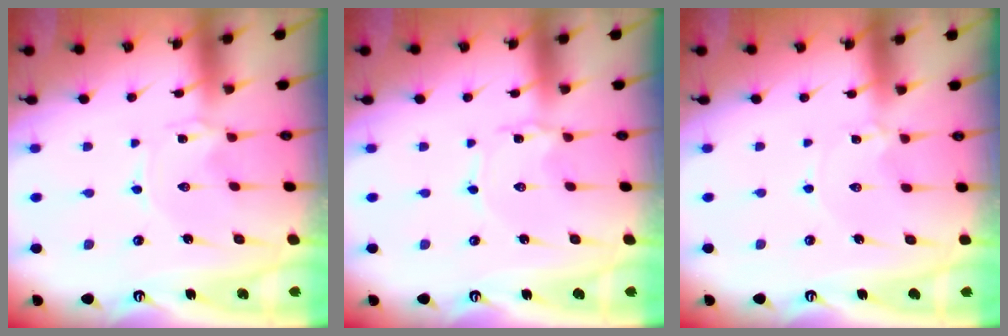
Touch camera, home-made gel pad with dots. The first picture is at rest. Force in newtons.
{"total": 1.4, "press": 1.4, "slide": 0.1}
{"total": 1.1, "press": 1.1, "slide": 0.1}